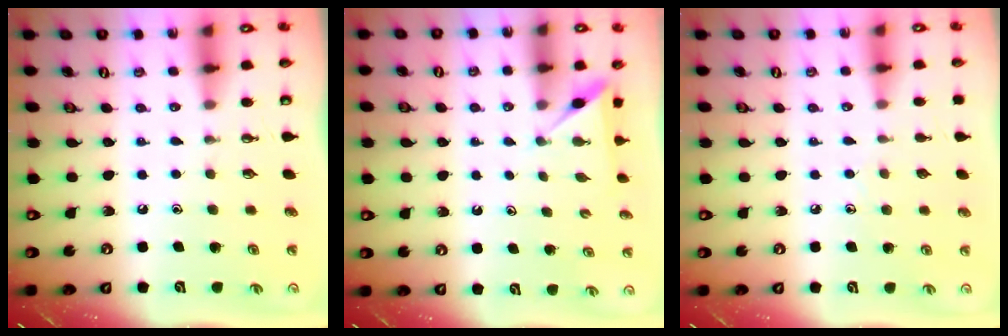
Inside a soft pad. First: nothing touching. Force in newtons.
{"total": 2.5, "press": 2.5, "slide": 0.2}
{"total": 2.9, "press": 2.8, "slide": 0.2}